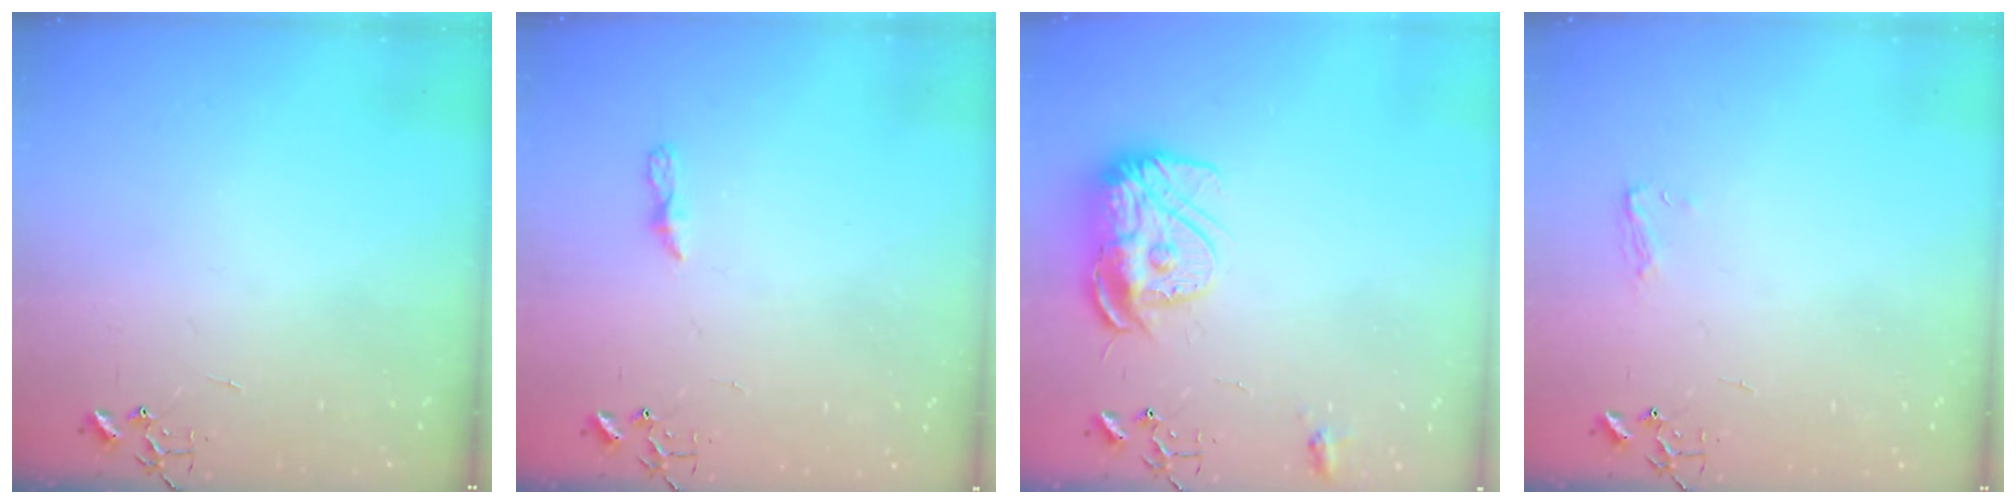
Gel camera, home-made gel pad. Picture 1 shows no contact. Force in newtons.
{"total": 5.1, "press": 5.0, "slide": 0.4}
{"total": 13.9, "press": 13.8, "slide": 1.2}
{"total": 5.2, "press": 5.2, "slide": 0.6}